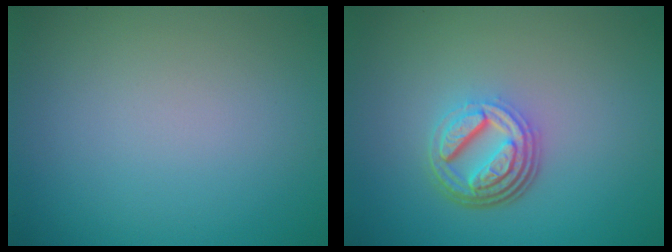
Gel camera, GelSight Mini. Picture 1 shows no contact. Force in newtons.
{"total": 4.9, "press": 3.6, "slide": 3.4}